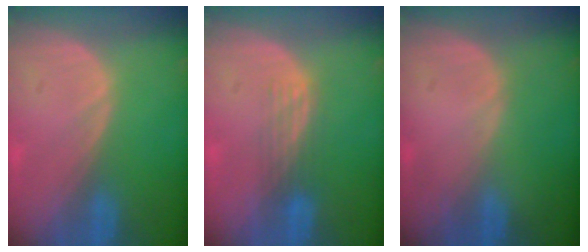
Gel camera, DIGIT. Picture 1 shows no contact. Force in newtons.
{"total": 3.0, "press": 2.7, "slide": 1.3}
{"total": 0.0}